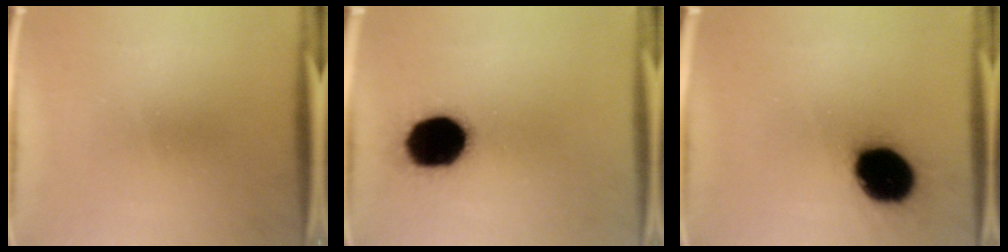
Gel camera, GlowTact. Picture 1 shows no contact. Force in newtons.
{"total": 19.0}
{"total": 18.6}